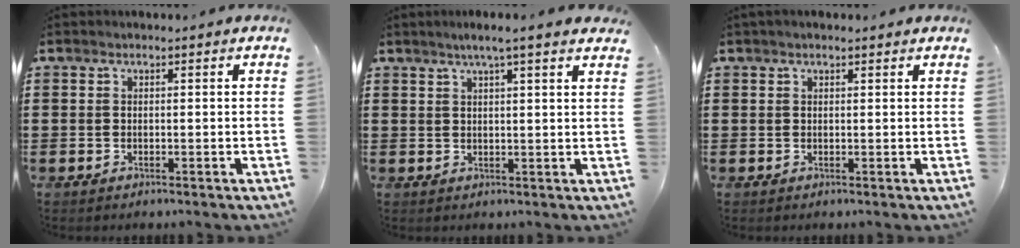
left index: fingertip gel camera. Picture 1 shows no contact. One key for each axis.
{"total": 3.3, "fx": 2.5, "fy": -0.2, "fz": 2.2, "tx": -0.050, "ty": 0.001, "tz": 0.042}
{"total": 0.9, "fx": 0.7, "fy": 0.3, "fz": 0.6, "tx": -0.012, "ty": 0.002, "tz": 0.013}